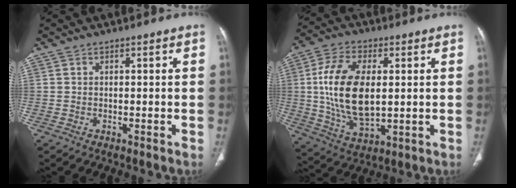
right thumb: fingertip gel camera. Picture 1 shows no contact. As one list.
[{"total": 16.7, "force": [1.4, 8.9, 14.0], "torque": [-0.268, -0.010, 0.032]}]